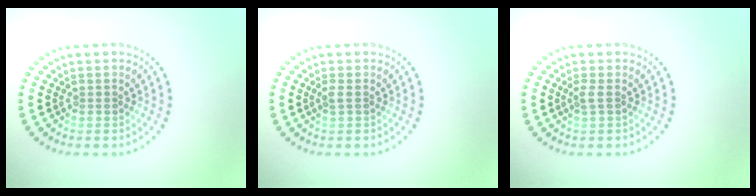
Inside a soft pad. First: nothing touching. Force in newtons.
{"total": 0.7, "press": 0.6, "slide": 0.4}
{"total": 0.9, "press": 0.7, "slide": 0.6}